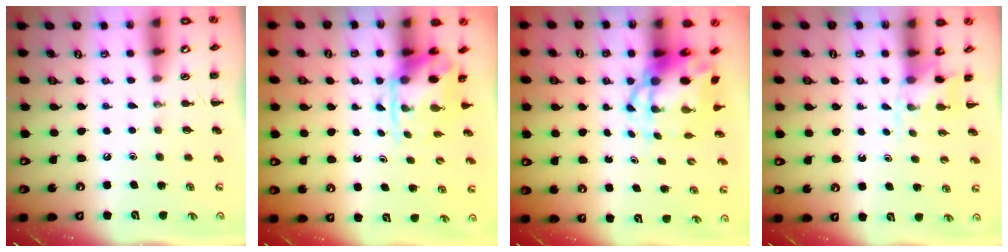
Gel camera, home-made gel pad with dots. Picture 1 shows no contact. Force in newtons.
{"total": 3.8, "press": 3.7, "slide": 0.8}
{"total": 6.4, "press": 6.1, "slide": 1.9}
{"total": 2.9, "press": 2.7, "slide": 1.2}